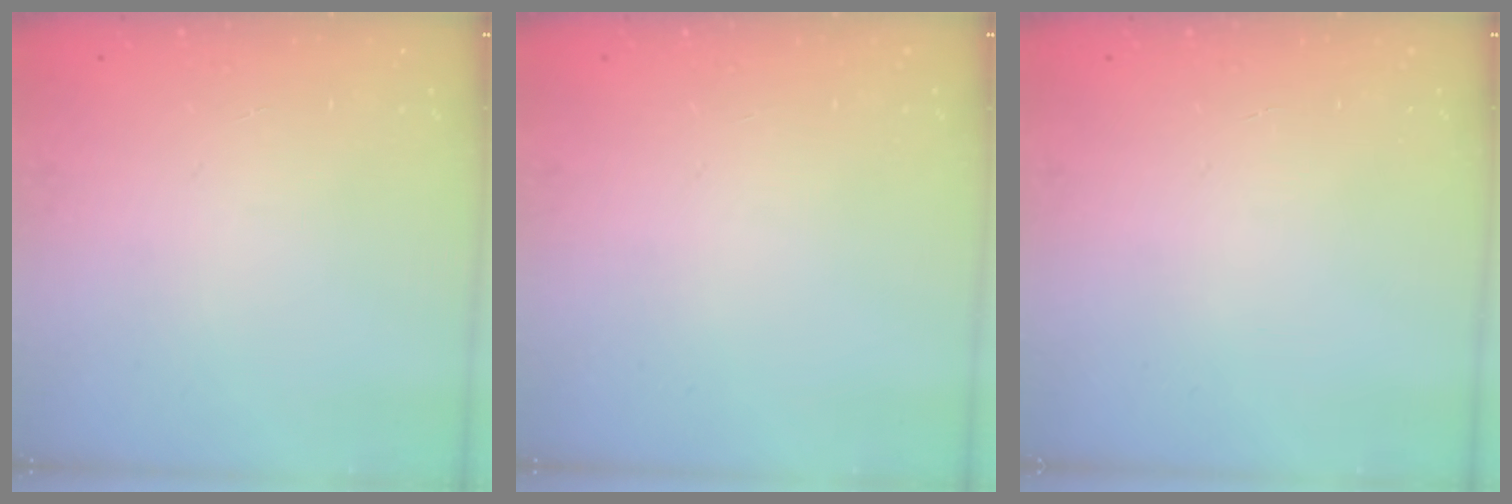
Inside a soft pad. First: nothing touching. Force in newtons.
{"total": 0.0}
{"total": 0.0}